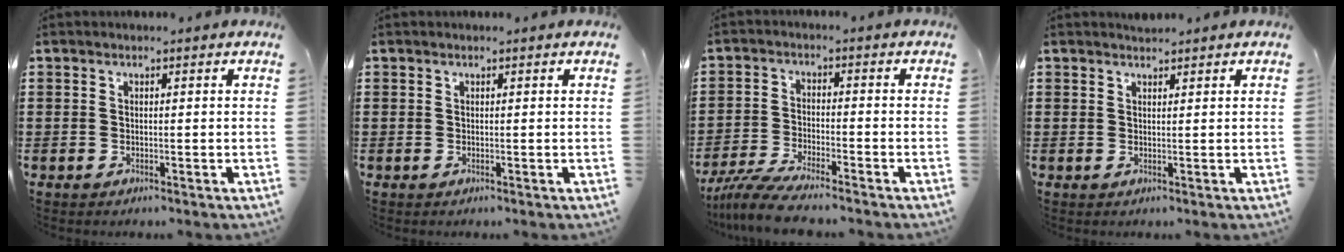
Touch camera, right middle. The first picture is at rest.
{"total": 0.0}
{"total": 5.7, "force": [-5.3, 0.0, 2.2], "torque": [-0.063, -0.021, -0.107]}
{"total": 1.0, "force": [1.0, 0.1, -0.2], "torque": [0.001, -0.001, 0.020]}